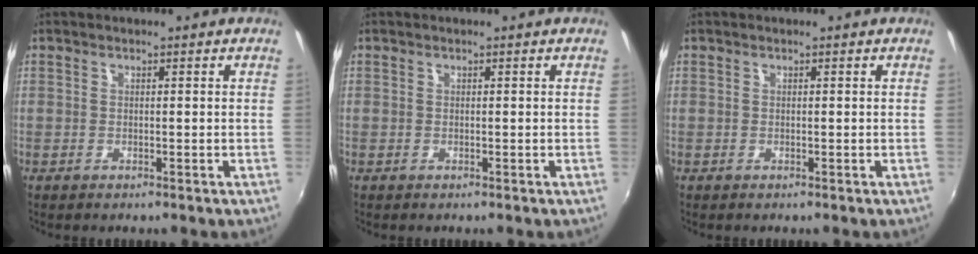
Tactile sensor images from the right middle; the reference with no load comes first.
{"total": 0.0}
{"total": 0.0}